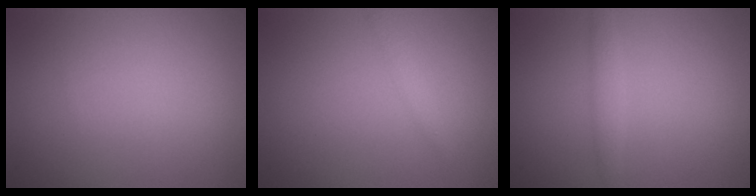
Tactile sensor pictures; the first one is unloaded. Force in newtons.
{"total": 1.0, "press": 1.0, "slide": 0.0}
{"total": 1.4, "press": 1.4, "slide": 0.0}